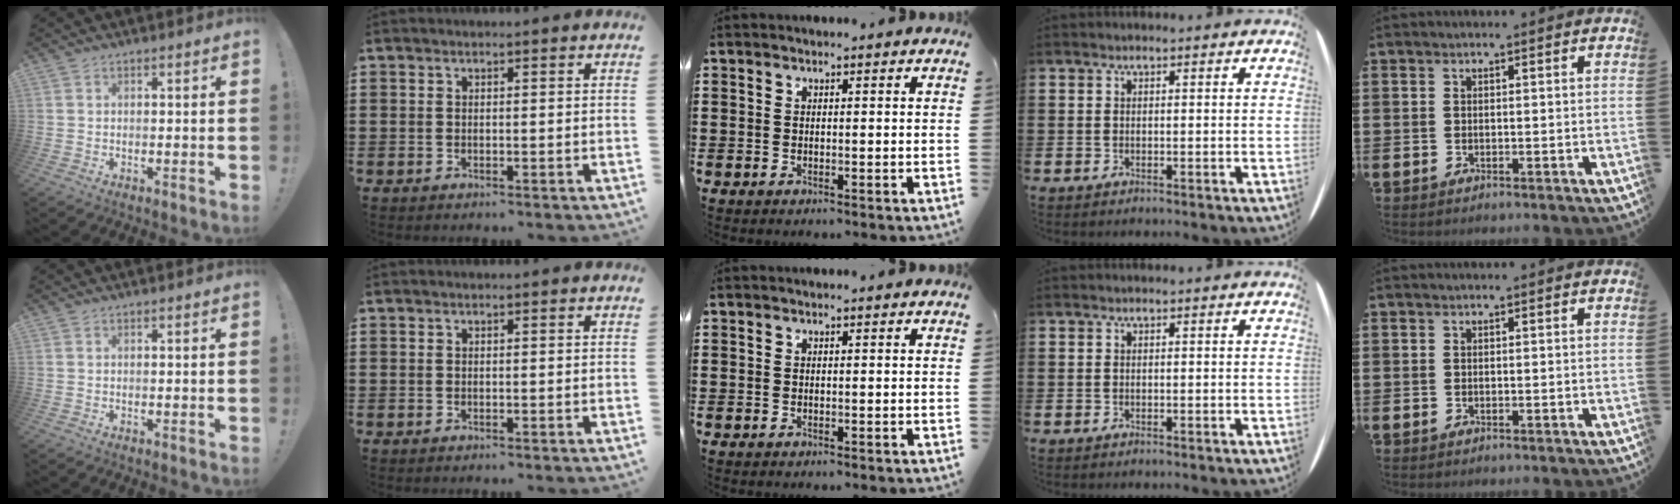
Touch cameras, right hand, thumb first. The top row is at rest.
{}